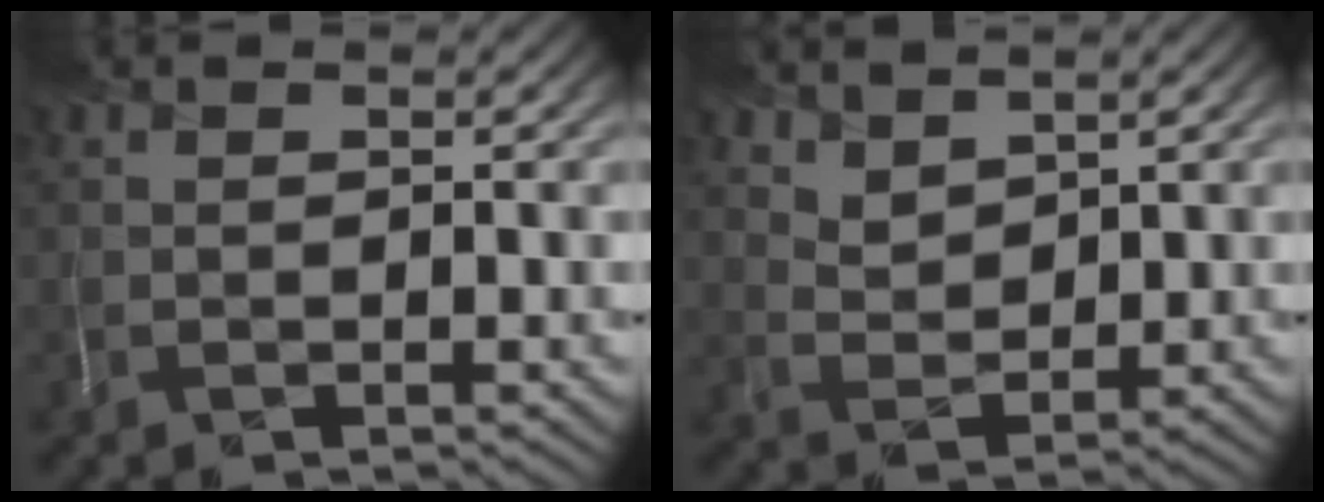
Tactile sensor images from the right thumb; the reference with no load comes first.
{"total": 4.4, "force": [3.6, 2.3, 1.1], "torque": [-0.032, -0.020, 0.093]}